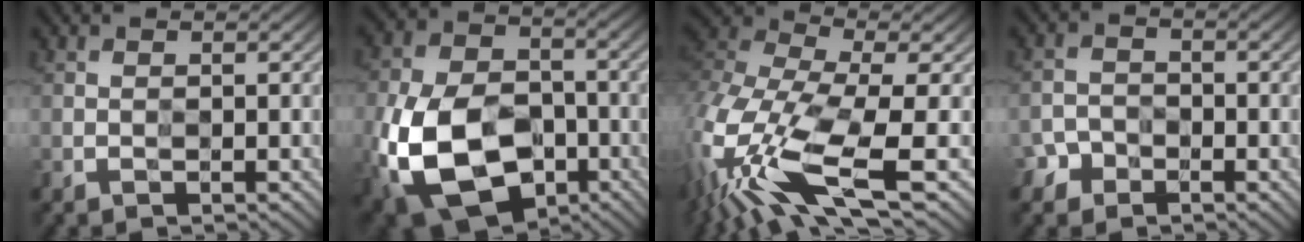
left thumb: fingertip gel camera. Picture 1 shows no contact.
{"total": 15.2, "force": [-5.5, 10.4, 9.6], "torque": [-0.224, -0.039, -0.101]}
{"total": 15.5, "force": [-7.1, 6.6, 12.1], "torque": [-0.315, -0.021, -0.132]}
{"total": 2.9, "force": [-2.2, 1.9, -0.3], "torque": [0.017, -0.002, -0.048]}